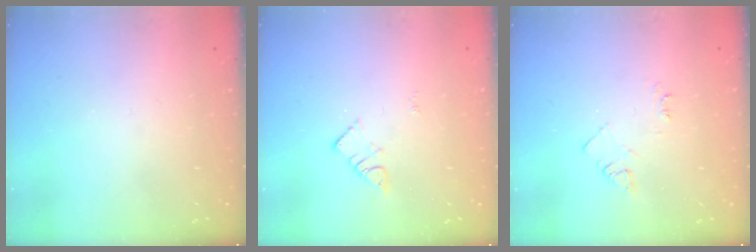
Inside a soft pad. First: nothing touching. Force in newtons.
{"total": 3.8, "press": 3.8, "slide": 0.1}
{"total": 4.2, "press": 4.2, "slide": 0.6}